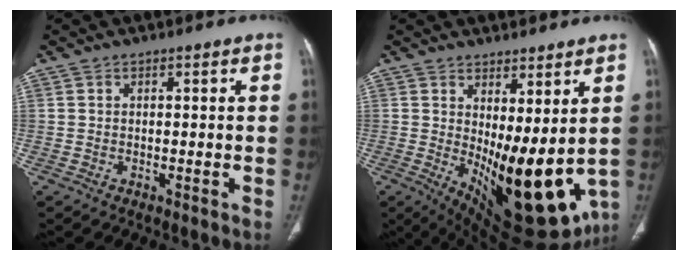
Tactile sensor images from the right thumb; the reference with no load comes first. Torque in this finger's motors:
{"motor_torque": [2.45, 2.56, 1.15, -0.89, 0.57]}